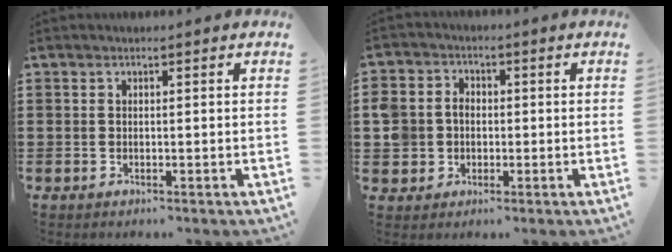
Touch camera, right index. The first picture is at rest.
{"total": 5.0, "force": [-0.7, 4.6, 1.6], "torque": [-0.060, 0.010, -0.018]}